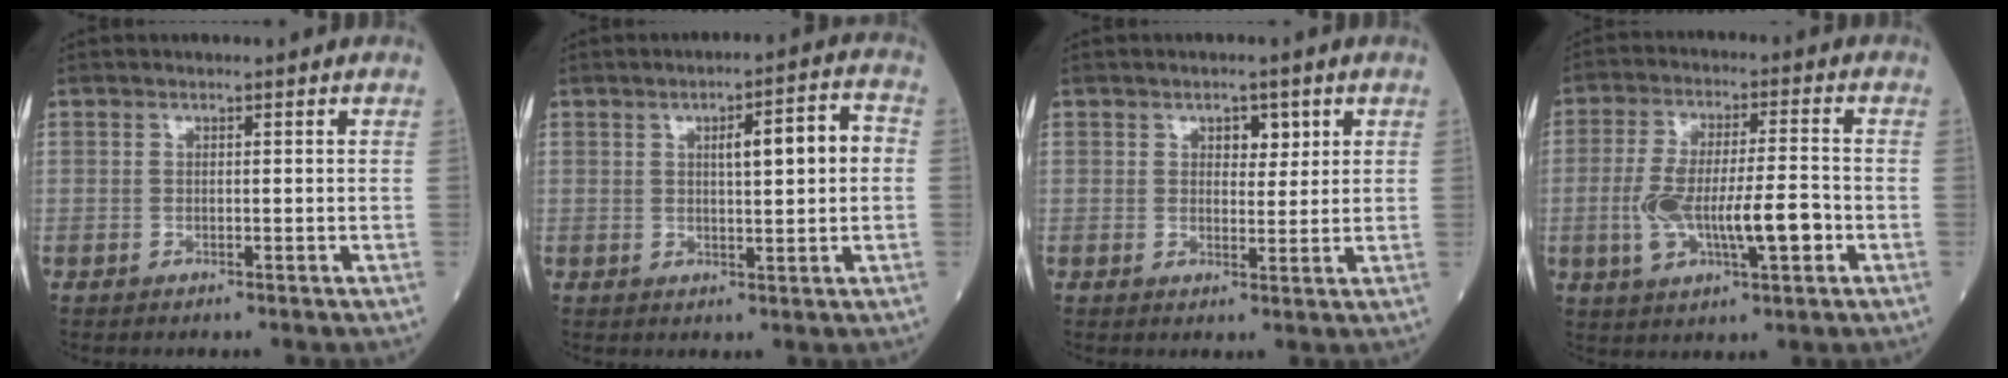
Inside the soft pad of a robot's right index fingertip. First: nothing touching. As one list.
[{"total": 7.1, "force": [1.0, 1.1, 7.0], "torque": [-0.104, 0.020, 0.015]}, {"total": 3.1, "force": [1.5, 1.8, 2.0], "torque": [-0.021, 0.002, 0.020]}, {"total": 11.2, "force": [-2.5, 2.7, 10.6], "torque": [-0.207, 0.009, -0.038]}]